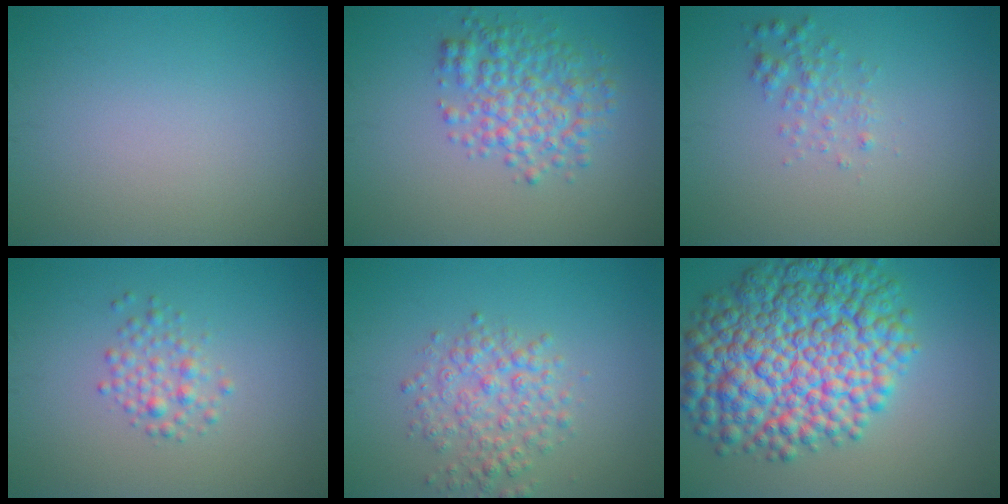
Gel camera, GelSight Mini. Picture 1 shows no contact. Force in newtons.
{"total": 4.6, "press": 4.6, "slide": 0.0}
{"total": 1.5, "press": 1.5, "slide": 0.1}
{"total": 2.0, "press": 2.0, "slide": 0.0}
{"total": 3.7, "press": 3.7, "slide": 0.1}
{"total": 13.4, "press": 13.4, "slide": 0.2}